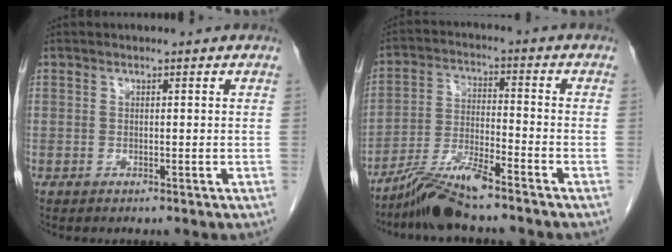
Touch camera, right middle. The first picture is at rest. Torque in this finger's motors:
{"motor_torque": [0.74, -1.11, 0.08, 0.03]}